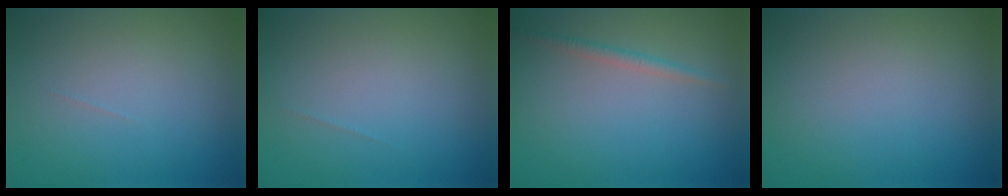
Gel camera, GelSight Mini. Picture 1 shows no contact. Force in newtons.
{"total": 0.0}
{"total": 1.2, "press": 1.2, "slide": 0.0}
{"total": 0.0}